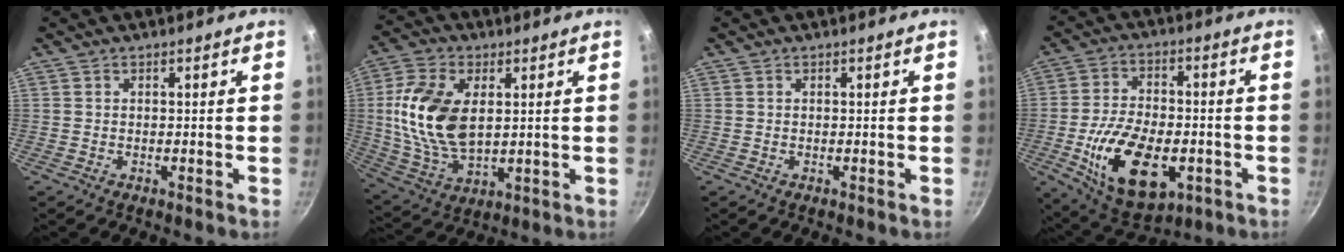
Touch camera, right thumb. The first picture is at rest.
{"total": 16.3, "force": [2.5, 9.5, 13.0], "torque": [-0.242, -0.008, 0.055]}
{"total": 0.0}
{"total": 18.0, "force": [-5.1, 10.0, 14.0], "torque": [-0.233, 0.009, -0.076]}